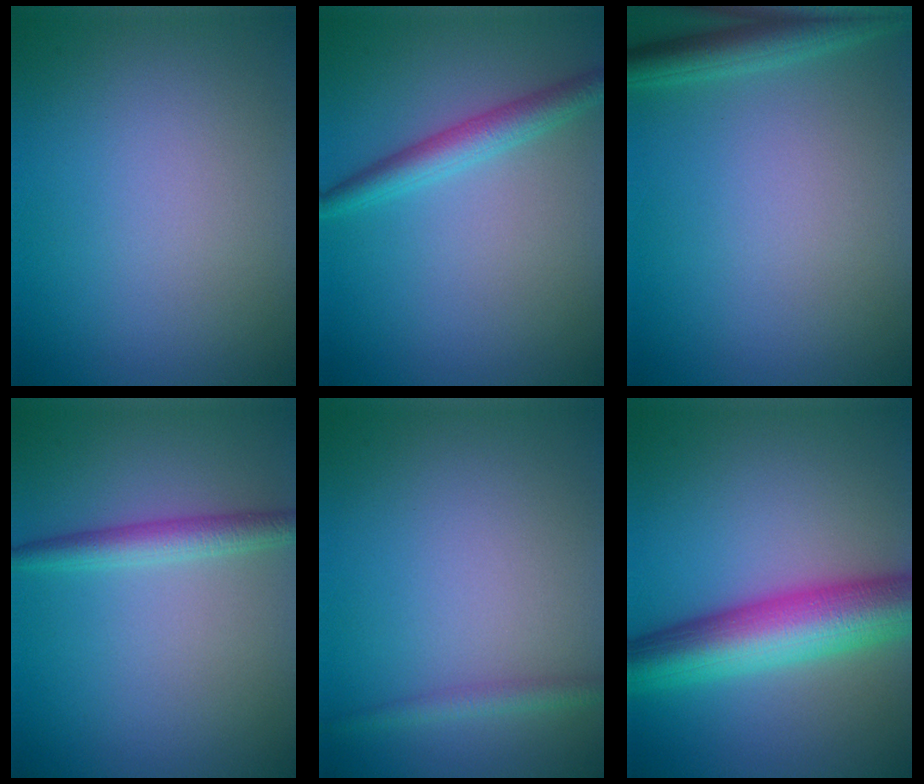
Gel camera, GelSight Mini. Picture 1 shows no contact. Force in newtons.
{"total": 2.9, "press": 2.9, "slide": 0.1}
{"total": 3.0, "press": 3.0, "slide": 0.2}
{"total": 2.5, "press": 2.5, "slide": 0.1}
{"total": 1.3, "press": 1.3, "slide": 0.0}
{"total": 8.9, "press": 8.9, "slide": 0.3}